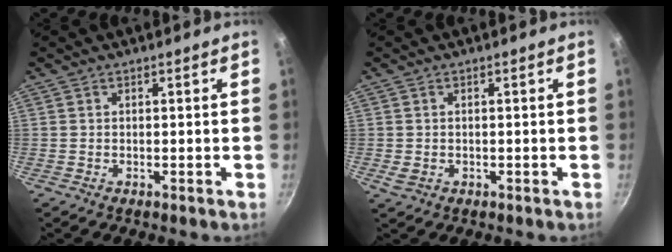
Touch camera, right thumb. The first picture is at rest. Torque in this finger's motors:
{"motor_torque": [0.26, 0.35, 0.10, 0.13, 0.00]}